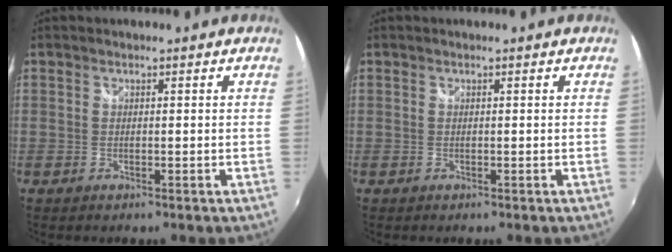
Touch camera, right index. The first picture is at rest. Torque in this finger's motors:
{"motor_torque": [0.14, 0.12, -0.06, -0.01]}